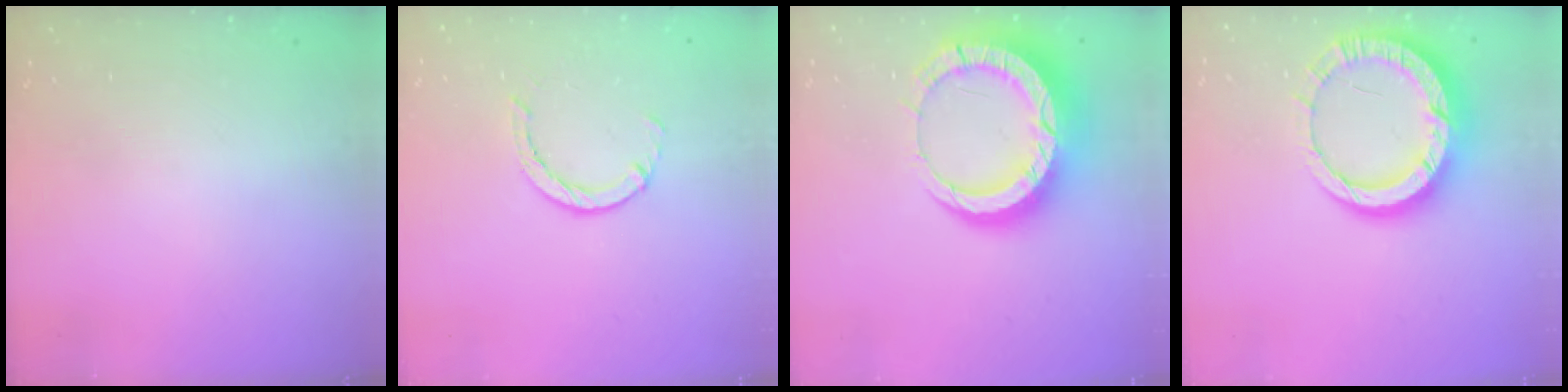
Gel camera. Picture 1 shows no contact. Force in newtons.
{"total": 2.4, "press": 2.4, "slide": 0.4}
{"total": 18.7, "press": 18.6, "slide": 1.9}
{"total": 14.6, "press": 14.5, "slide": 1.5}